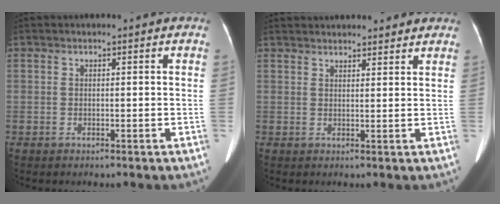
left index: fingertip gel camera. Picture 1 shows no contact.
{"total": 11.8, "force": [11.0, 2.6, 3.7], "torque": [-0.033, 0.030, 0.136]}